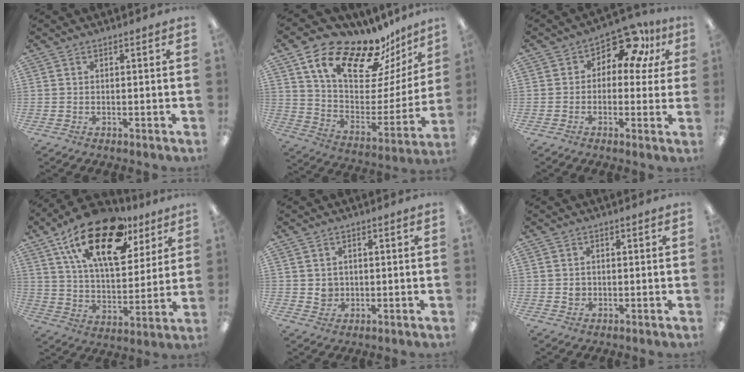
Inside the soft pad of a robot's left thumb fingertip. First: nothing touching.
{"total": 20.4, "force": [15.6, 7.8, 10.6], "torque": [-0.181, -0.114, 0.268]}
{"total": 9.1, "force": [4.0, 5.7, 5.9], "torque": [-0.076, -0.013, 0.067]}
{"total": 22.6, "force": [13.4, 10.5, 15.0], "torque": [-0.260, -0.063, 0.231]}
{"total": 3.1, "force": [0.7, 3.0, 0.6], "torque": [0.000, -0.002, 0.011]}
{"total": 1.8, "force": [0.0, 1.7, 0.6], "torque": [-0.006, 0.002, -0.004]}